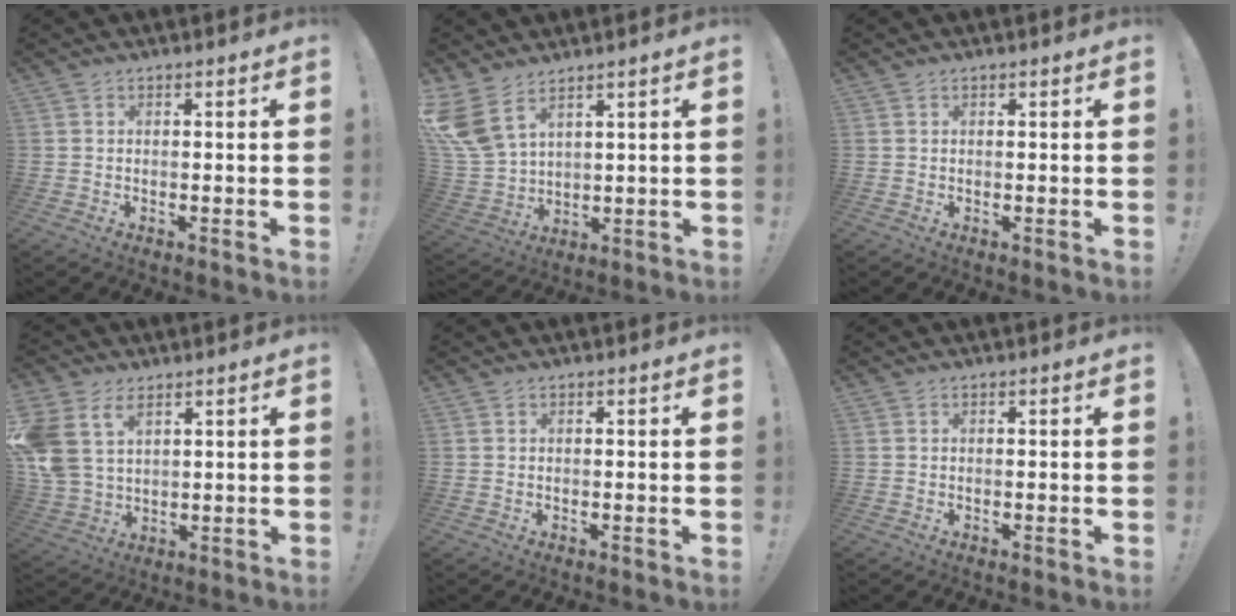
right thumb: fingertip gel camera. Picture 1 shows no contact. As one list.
[{"total": 11.4, "force": [7.3, 5.6, 6.8], "torque": [-0.150, -0.040, 0.139]}, {"total": 0.0}, {"total": 11.5, "force": [5.7, 7.5, 6.6], "torque": [-0.151, -0.025, 0.113]}, {"total": 0.0}, {"total": 0.0}]